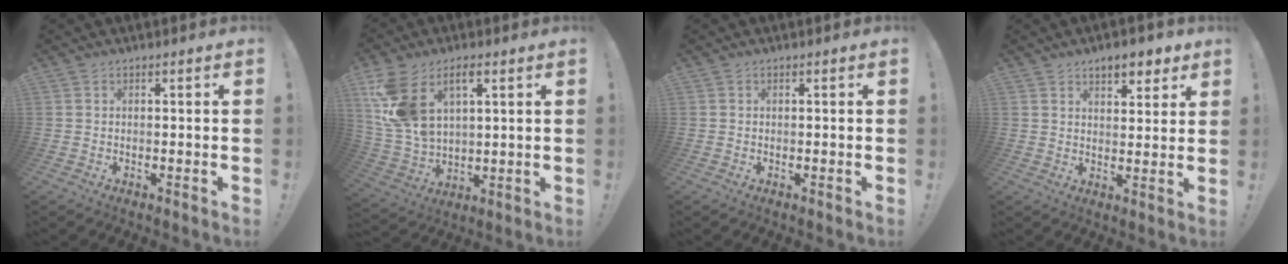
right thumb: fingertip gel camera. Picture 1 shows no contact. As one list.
[{"total": 13.4, "force": [6.2, 8.1, 8.8], "torque": [-0.190, -0.023, 0.120]}, {"total": 0.0}, {"total": 6.7, "force": [4.9, 3.2, 3.4], "torque": [-0.039, -0.024, 0.085]}]